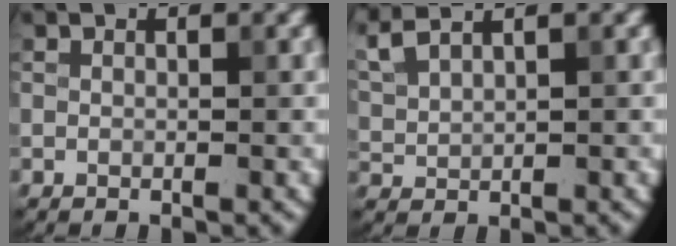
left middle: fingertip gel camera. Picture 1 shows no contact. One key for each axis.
{"total": 4.2, "fx": 3.3, "fy": 1.1, "fz": 2.3, "tx": -0.065, "ty": 0.023, "tz": 0.058}